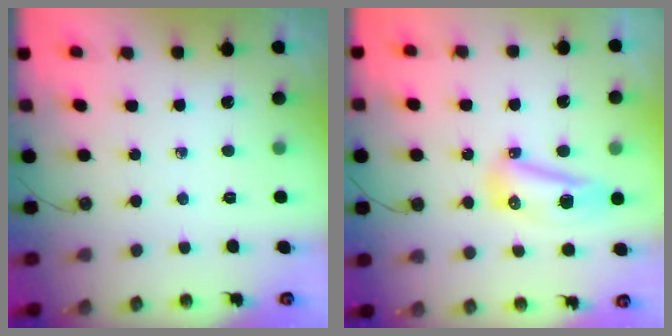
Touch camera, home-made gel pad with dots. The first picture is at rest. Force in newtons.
{"total": 8.8, "press": 8.6, "slide": 1.8}